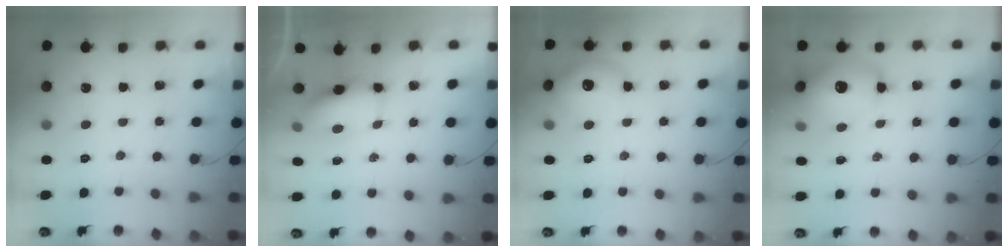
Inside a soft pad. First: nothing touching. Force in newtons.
{"total": 6.9, "press": 6.8, "slide": 1.2}
{"total": 11.6, "press": 11.4, "slide": 2.0}
{"total": 14.5, "press": 13.9, "slide": 4.2}